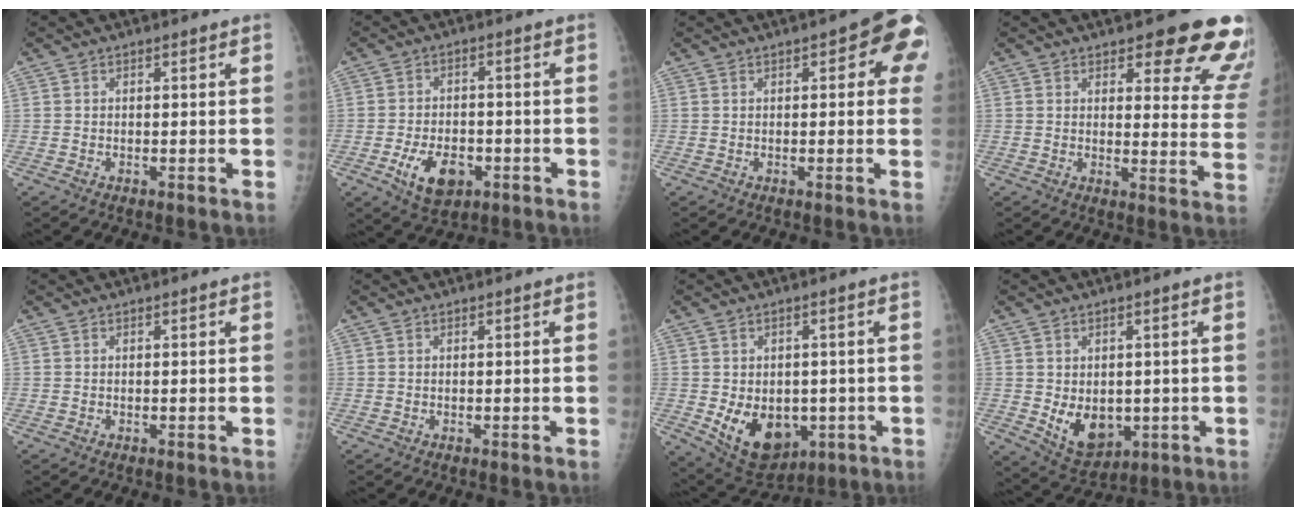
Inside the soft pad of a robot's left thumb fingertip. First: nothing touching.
{"total": 8.6, "force": [-3.5, 5.2, 5.8], "torque": [-0.086, 0.010, -0.051]}
{"total": 8.4, "force": [2.7, 3.3, 7.3], "torque": [-0.055, 0.007, 0.019]}
{"total": 15.8, "force": [11.4, 5.2, 9.6], "torque": [-0.066, -0.067, 0.119]}
{"total": 0.0}
{"total": 0.0}
{"total": 12.1, "force": [-2.6, 8.7, 8.0], "torque": [-0.096, -0.005, -0.015]}
{"total": 8.6, "force": [-1.0, 6.2, 5.9], "torque": [-0.068, -0.016, 0.006]}